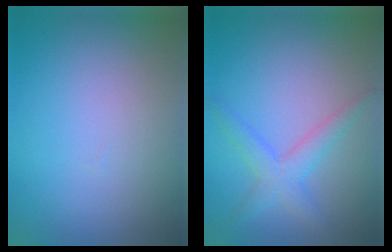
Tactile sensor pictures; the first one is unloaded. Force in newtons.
{"total": 2.9, "press": 2.9, "slide": 0.1}